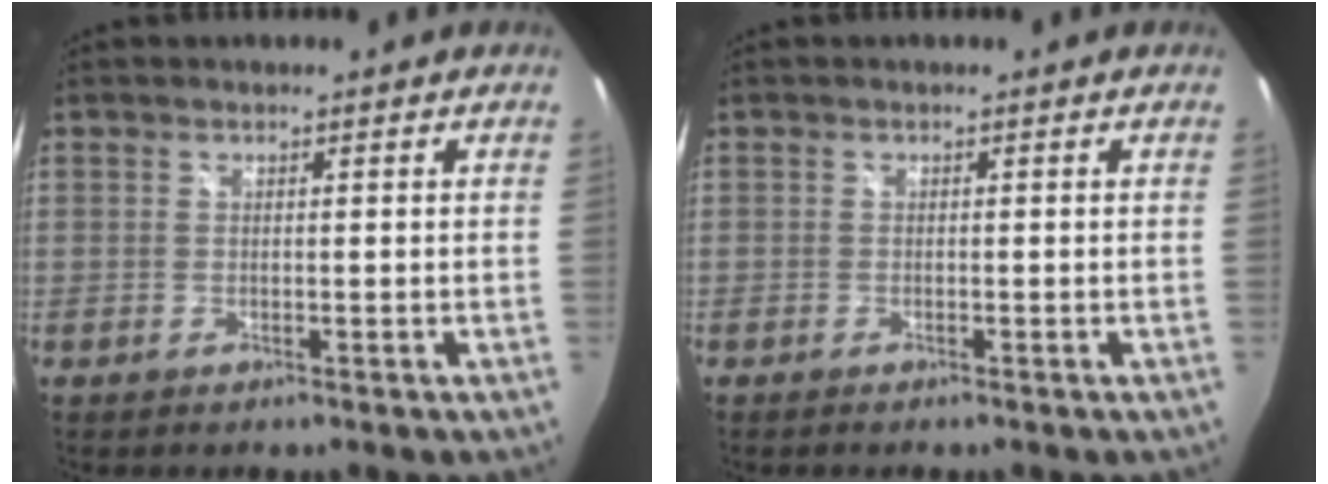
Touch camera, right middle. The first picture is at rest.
{"total": 0.5, "force": [-0.5, 0.1, 0.1], "torque": [-0.003, -0.003, -0.011]}